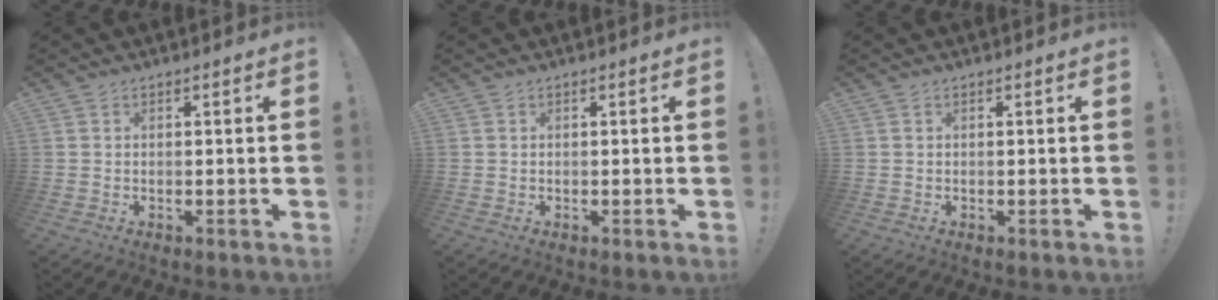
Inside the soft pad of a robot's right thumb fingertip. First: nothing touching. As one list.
[{"total": 0.0}, {"total": 0.0}]